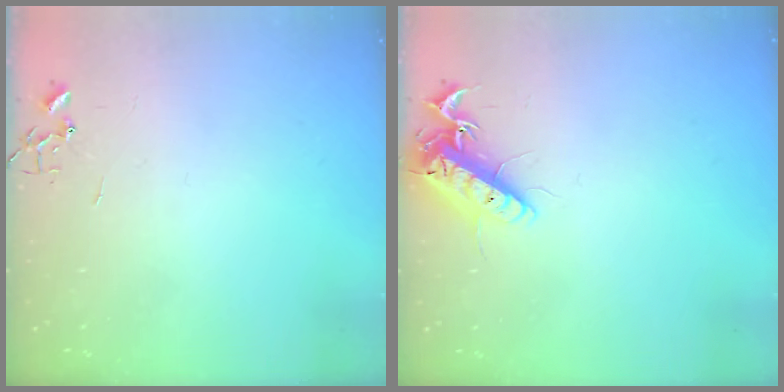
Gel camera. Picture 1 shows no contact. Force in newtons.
{"total": 14.2, "press": 14.2, "slide": 1.4}